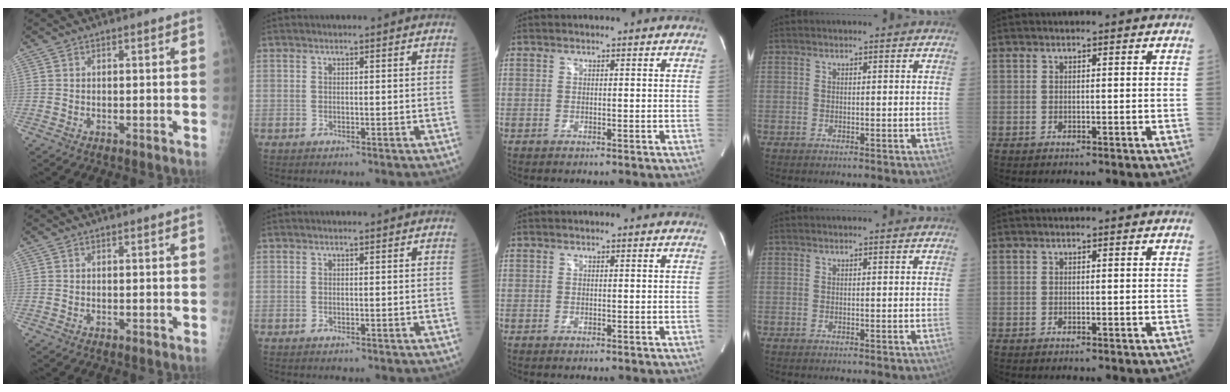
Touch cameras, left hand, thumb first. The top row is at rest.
{}